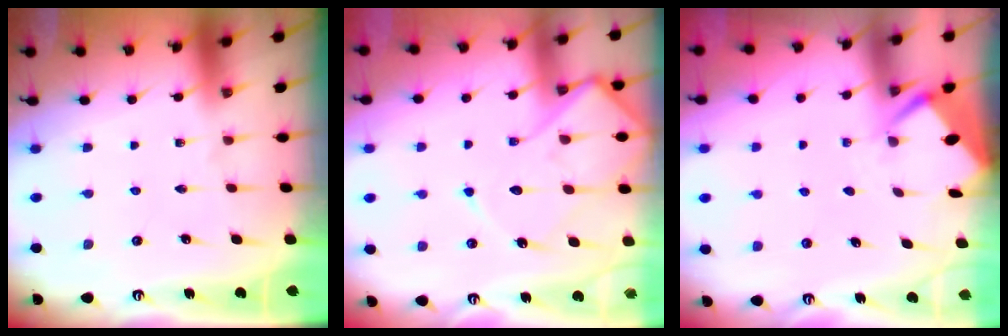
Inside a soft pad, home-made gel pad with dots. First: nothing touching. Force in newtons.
{"total": 12.6, "press": 12.5, "slide": 1.3}
{"total": 2.8, "press": 2.8, "slide": 0.2}